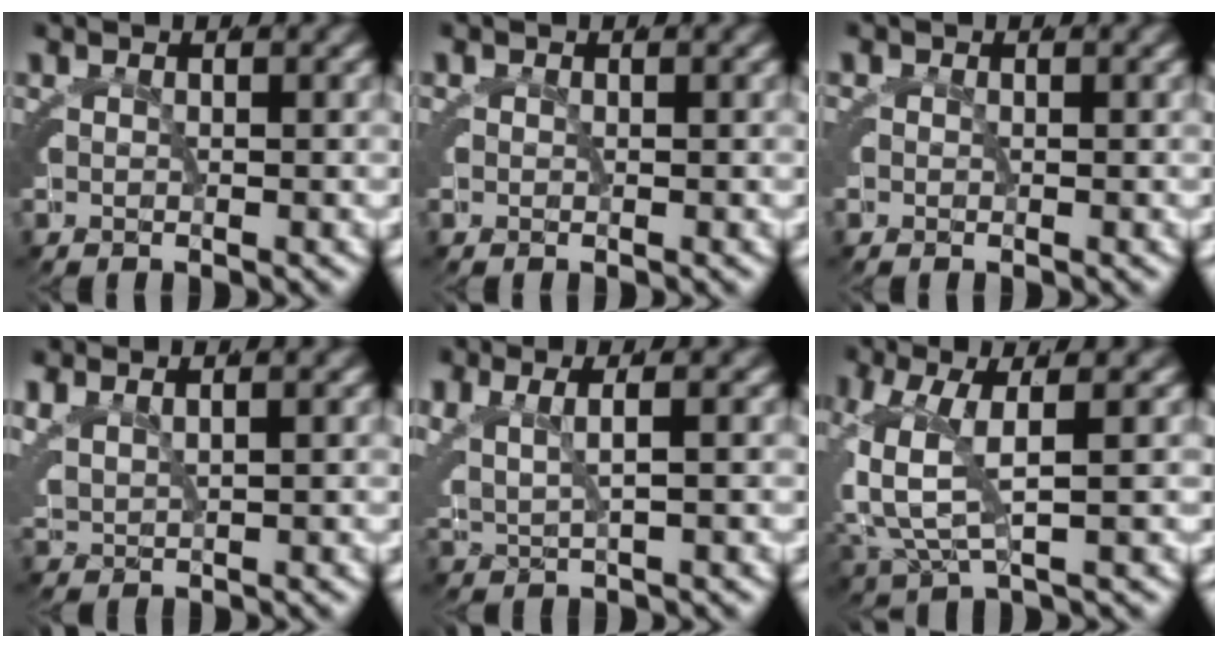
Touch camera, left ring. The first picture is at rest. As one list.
[{"total": 0.6, "force": [-0.1, 0.6, 0.0], "torque": [0.002, -0.004, 0.000]}, {"total": 0.9, "force": [-0.1, 0.9, 0.0], "torque": [0.000, -0.006, 0.000]}, {"total": 4.3, "force": [1.1, 3.5, 2.2], "torque": [-0.078, -0.013, 0.024]}, {"total": 3.3, "force": [0.9, 2.1, 2.4], "torque": [-0.064, -0.007, 0.022]}, {"total": 4.7, "force": [0.7, 2.6, 3.9], "torque": [-0.086, 0.000, 0.014]}]